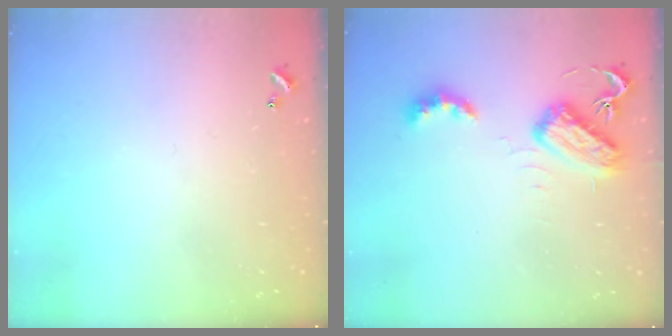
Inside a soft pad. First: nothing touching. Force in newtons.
{"total": 6.4, "press": 6.4, "slide": 0.2}